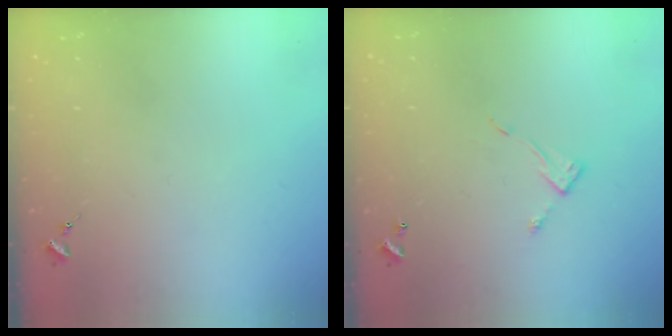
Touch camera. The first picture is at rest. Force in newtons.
{"total": 6.7, "press": 6.7, "slide": 0.2}